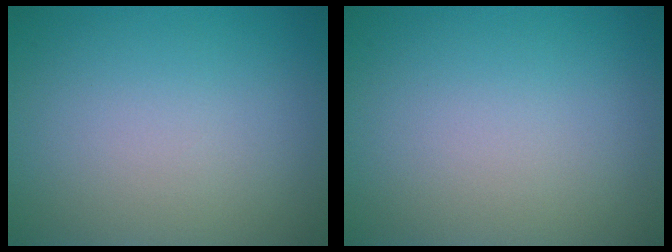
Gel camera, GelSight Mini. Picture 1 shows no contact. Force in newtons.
{"total": 0.0}